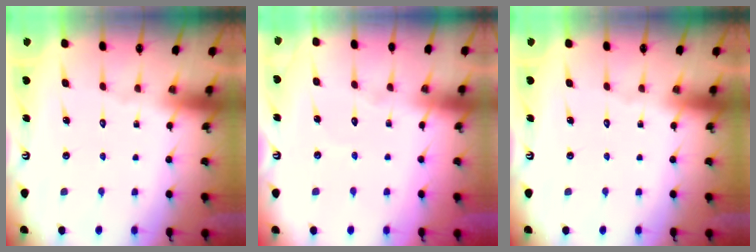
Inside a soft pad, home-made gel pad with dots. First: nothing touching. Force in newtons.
{"total": 2.5, "press": 2.5, "slide": 0.2}
{"total": 0.0}